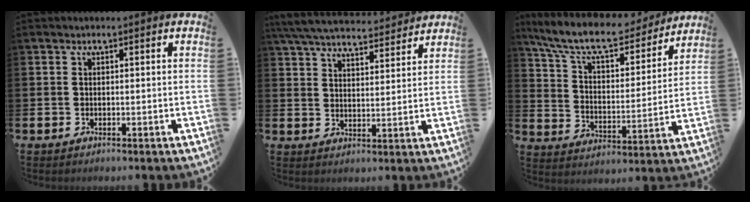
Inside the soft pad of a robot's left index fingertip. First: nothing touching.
{"total": 6.4, "force": [6.1, 1.0, 1.5], "torque": [-0.048, -0.039, 0.107]}
{"total": 10.6, "force": [9.3, 2.7, 4.2], "torque": [-0.117, -0.056, 0.160]}